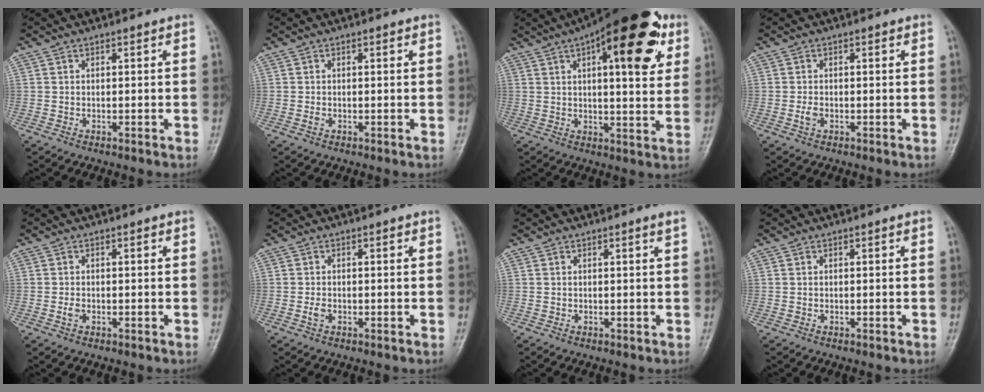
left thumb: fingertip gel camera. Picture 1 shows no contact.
{"total": 0.8, "force": [0.0, 0.5, 0.6], "torque": [-0.006, 0.000, -0.001]}
{"total": 20.8, "force": [8.8, 7.6, 17.2], "torque": [-0.216, -0.007, 0.117]}
{"total": 1.6, "force": [-0.4, 1.0, 1.2], "torque": [-0.020, -0.001, -0.009]}
{"total": 1.3, "force": [-0.2, 0.8, 1.0], "torque": [-0.015, -0.001, -0.006]}
{"total": 1.5, "force": [-0.3, 1.0, 1.1], "torque": [-0.017, -0.001, -0.007]}
{"total": 0.8, "force": [0.4, -0.2, 0.6], "torque": [-0.018, -0.006, 0.009]}
{"total": 0.0}